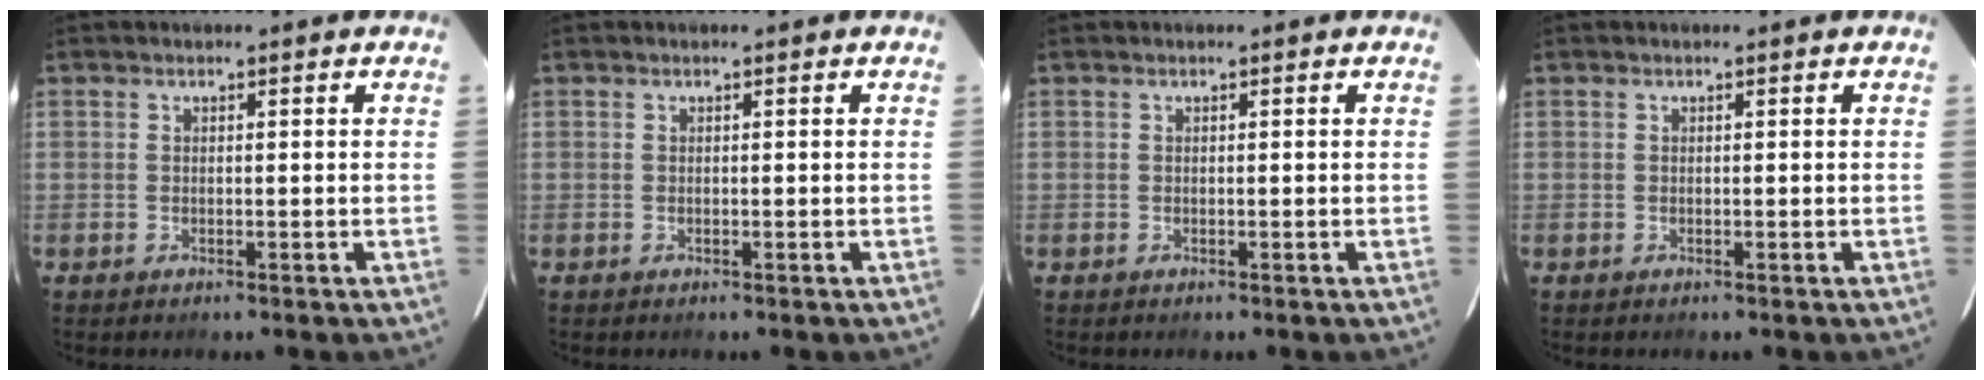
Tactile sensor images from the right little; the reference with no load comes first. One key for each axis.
{"total": 0.0}
{"total": 0.0}
{"total": 0.0}